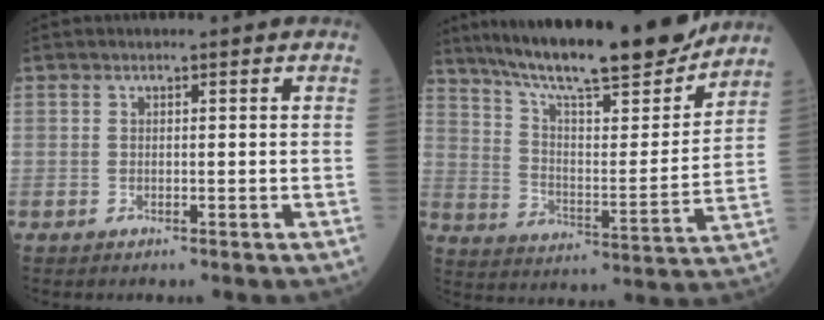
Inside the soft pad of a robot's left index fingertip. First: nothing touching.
{"total": 22.8, "force": [19.4, 2.4, 11.7], "torque": [-0.197, -0.013, 0.293]}